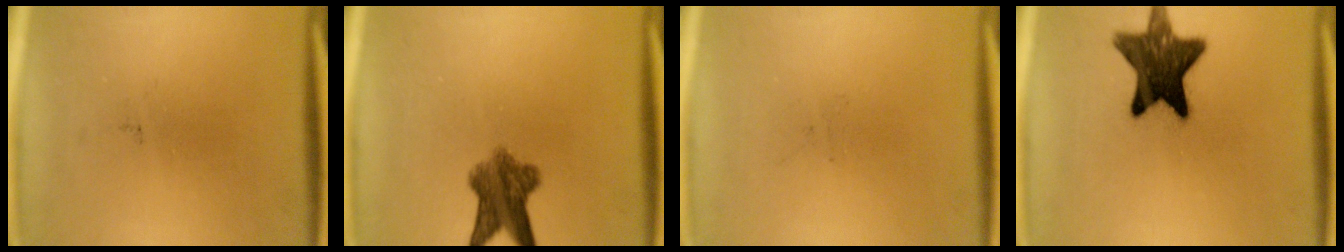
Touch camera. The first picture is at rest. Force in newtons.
{"total": 7.0}
{"total": 0.0}
{"total": 13.3}